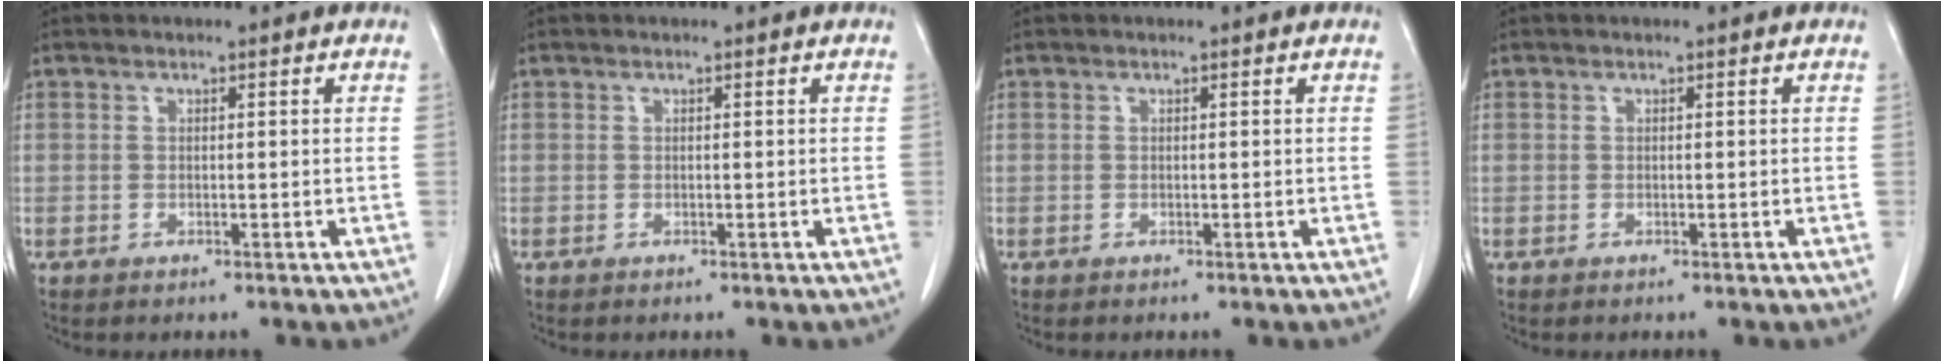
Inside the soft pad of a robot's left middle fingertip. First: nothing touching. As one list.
[{"total": 0.0}, {"total": 0.0}, {"total": 0.0}]